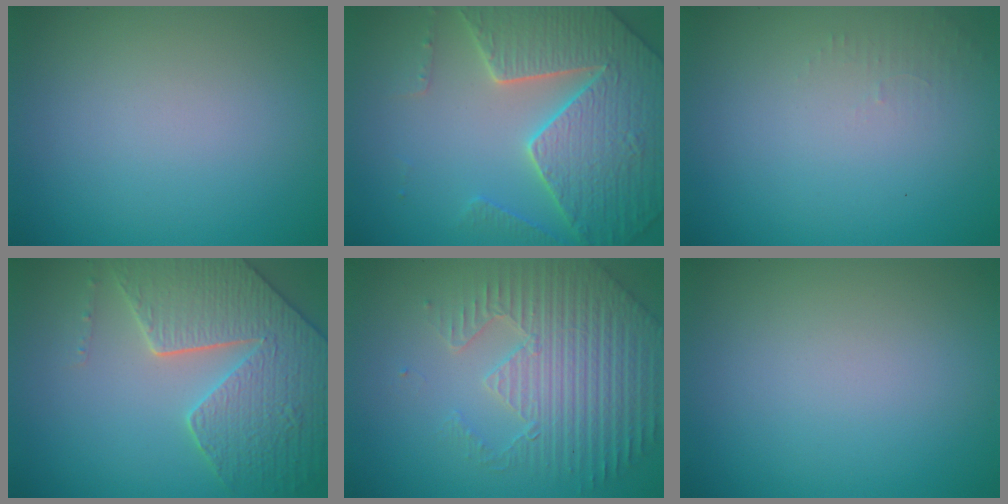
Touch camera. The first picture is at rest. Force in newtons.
{"total": 7.5, "press": 7.2, "slide": 2.1}
{"total": 1.0, "press": 0.9, "slide": 0.3}
{"total": 7.1, "press": 5.9, "slide": 4.0}
{"total": 5.6, "press": 4.9, "slide": 2.8}
{"total": 0.0}